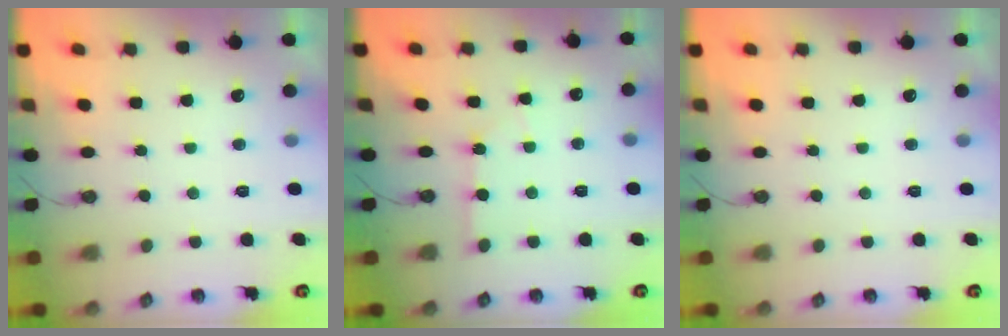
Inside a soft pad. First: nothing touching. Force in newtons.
{"total": 2.6, "press": 2.6, "slide": 0.4}
{"total": 0.0}